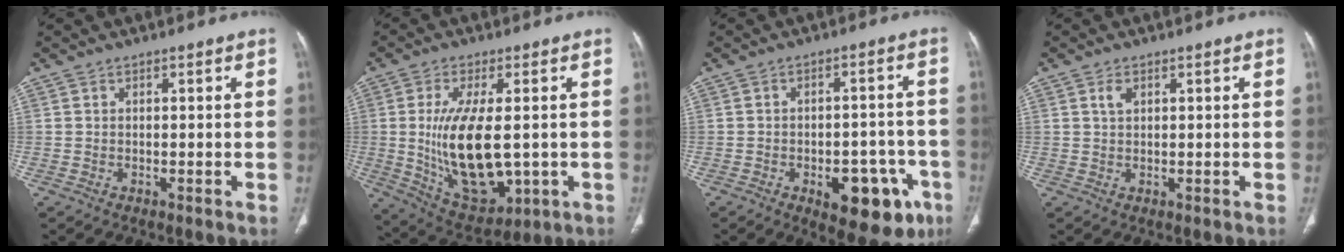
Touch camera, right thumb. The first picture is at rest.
{"total": 17.0, "force": [-0.5, 7.7, 15.1], "torque": [-0.271, -0.016, 0.016]}
{"total": 14.6, "force": [-6.5, 7.3, 10.9], "torque": [-0.104, 0.031, -0.073]}
{"total": 1.8, "force": [0.9, 1.0, 1.3], "torque": [-0.025, 0.001, 0.020]}